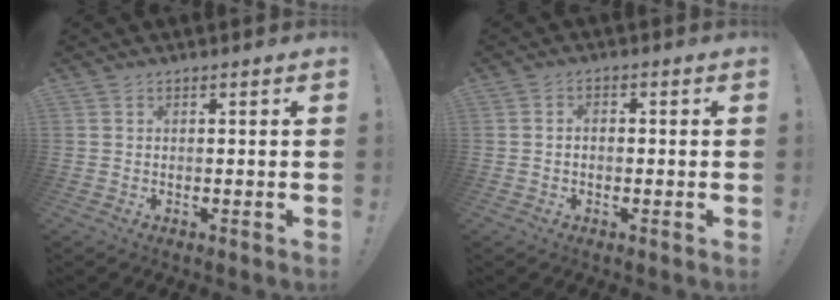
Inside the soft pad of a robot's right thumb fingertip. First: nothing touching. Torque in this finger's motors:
{"motor_torque": [-0.01, -0.15, -0.17, 0.36, -0.05]}